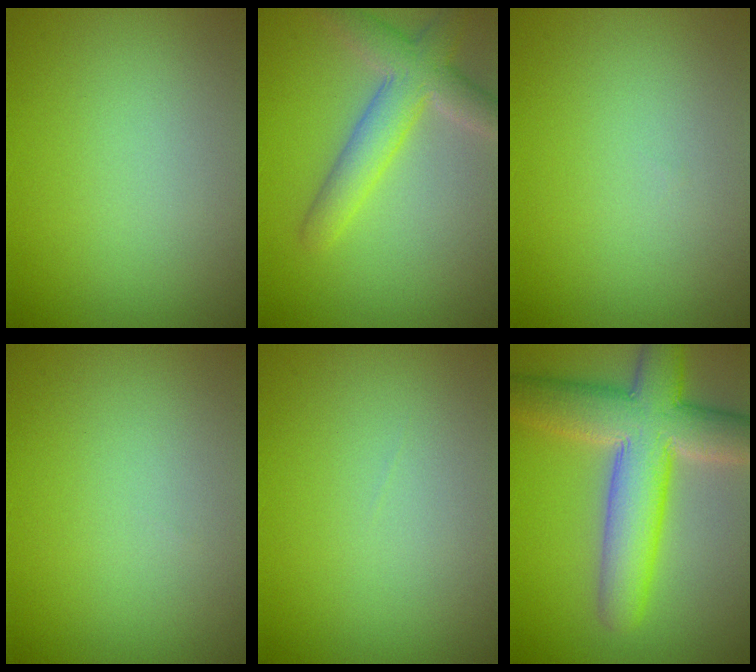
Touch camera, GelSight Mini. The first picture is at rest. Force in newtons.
{"total": 4.7, "press": 4.7, "slide": 0.4}
{"total": 0.0}
{"total": 0.0}
{"total": 0.0}
{"total": 9.3, "press": 9.3, "slide": 0.5}